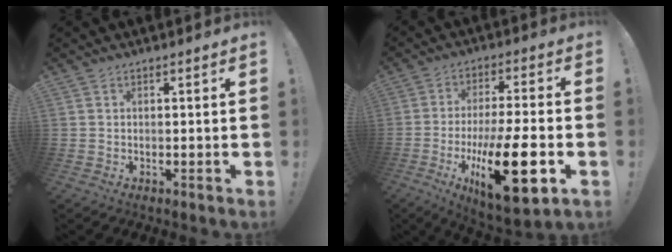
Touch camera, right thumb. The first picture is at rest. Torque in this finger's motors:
{"motor_torque": [1.35, 1.19, 2.05, -0.72, 0.68]}